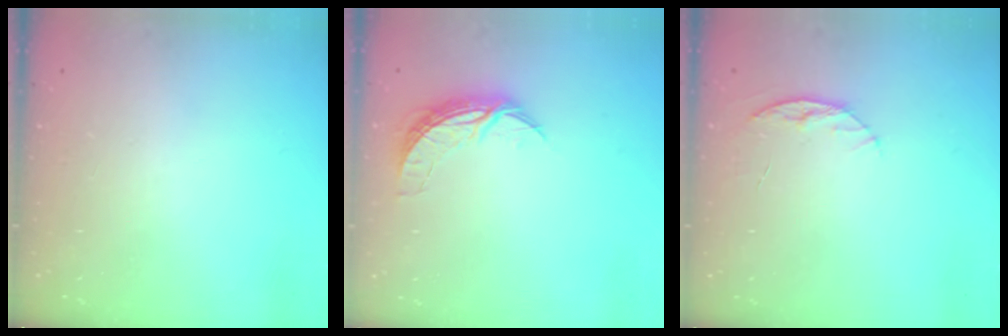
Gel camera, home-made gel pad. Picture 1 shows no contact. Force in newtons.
{"total": 7.4, "press": 7.4, "slide": 0.5}
{"total": 5.6, "press": 5.6, "slide": 0.6}